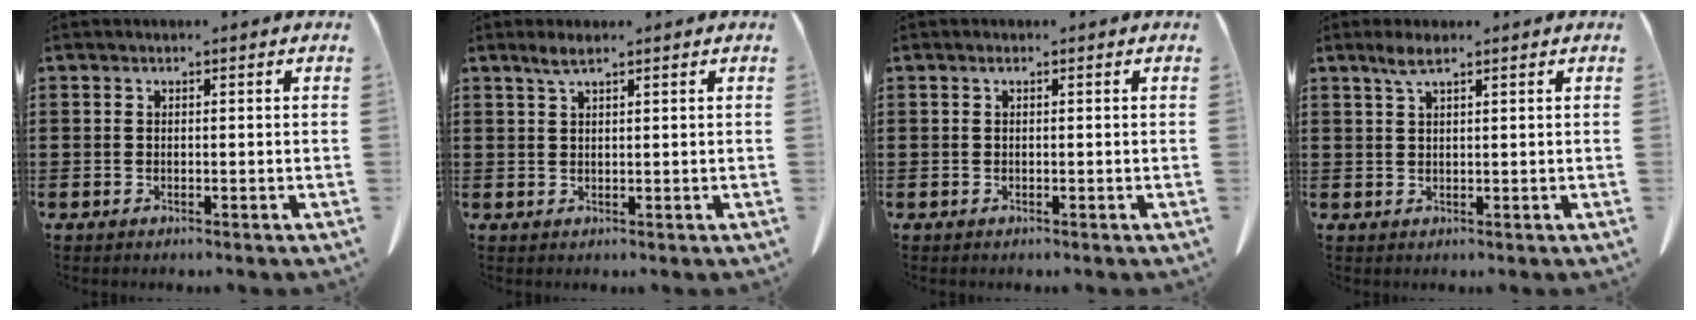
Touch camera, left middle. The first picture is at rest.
{"total": 2.2, "force": [1.4, 0.3, 1.6], "torque": [-0.034, 0.002, 0.025]}
{"total": 0.5, "force": [0.0, 0.1, 0.5], "torque": [-0.010, 0.000, 0.001]}
{"total": 2.7, "force": [1.7, 0.4, 2.1], "torque": [-0.045, 0.002, 0.030]}